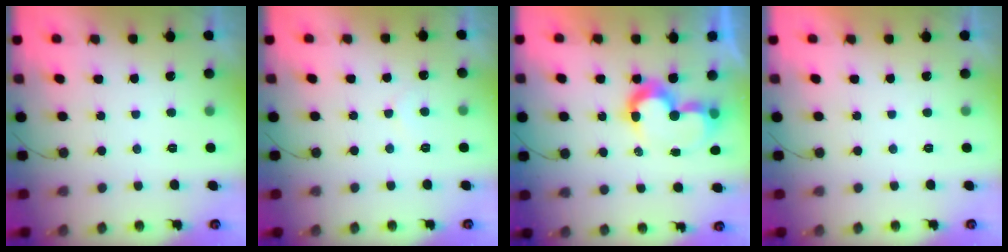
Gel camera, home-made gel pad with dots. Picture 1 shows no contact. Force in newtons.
{"total": 4.3, "press": 4.3, "slide": 0.3}
{"total": 9.8, "press": 9.4, "slide": 2.9}
{"total": 1.8, "press": 1.8, "slide": 0.0}